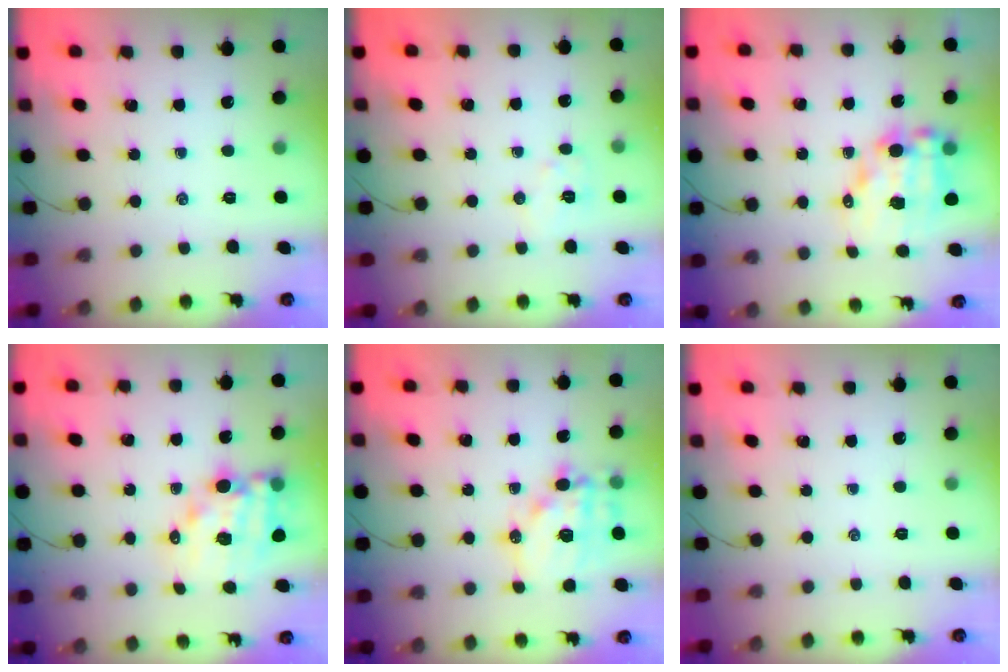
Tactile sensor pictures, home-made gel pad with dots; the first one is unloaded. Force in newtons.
{"total": 6.1, "press": 6.0, "slide": 1.1}
{"total": 11.0, "press": 10.7, "slide": 2.7}
{"total": 13.1, "press": 12.6, "slide": 3.4}
{"total": 15.0, "press": 14.6, "slide": 3.4}
{"total": 0.0}